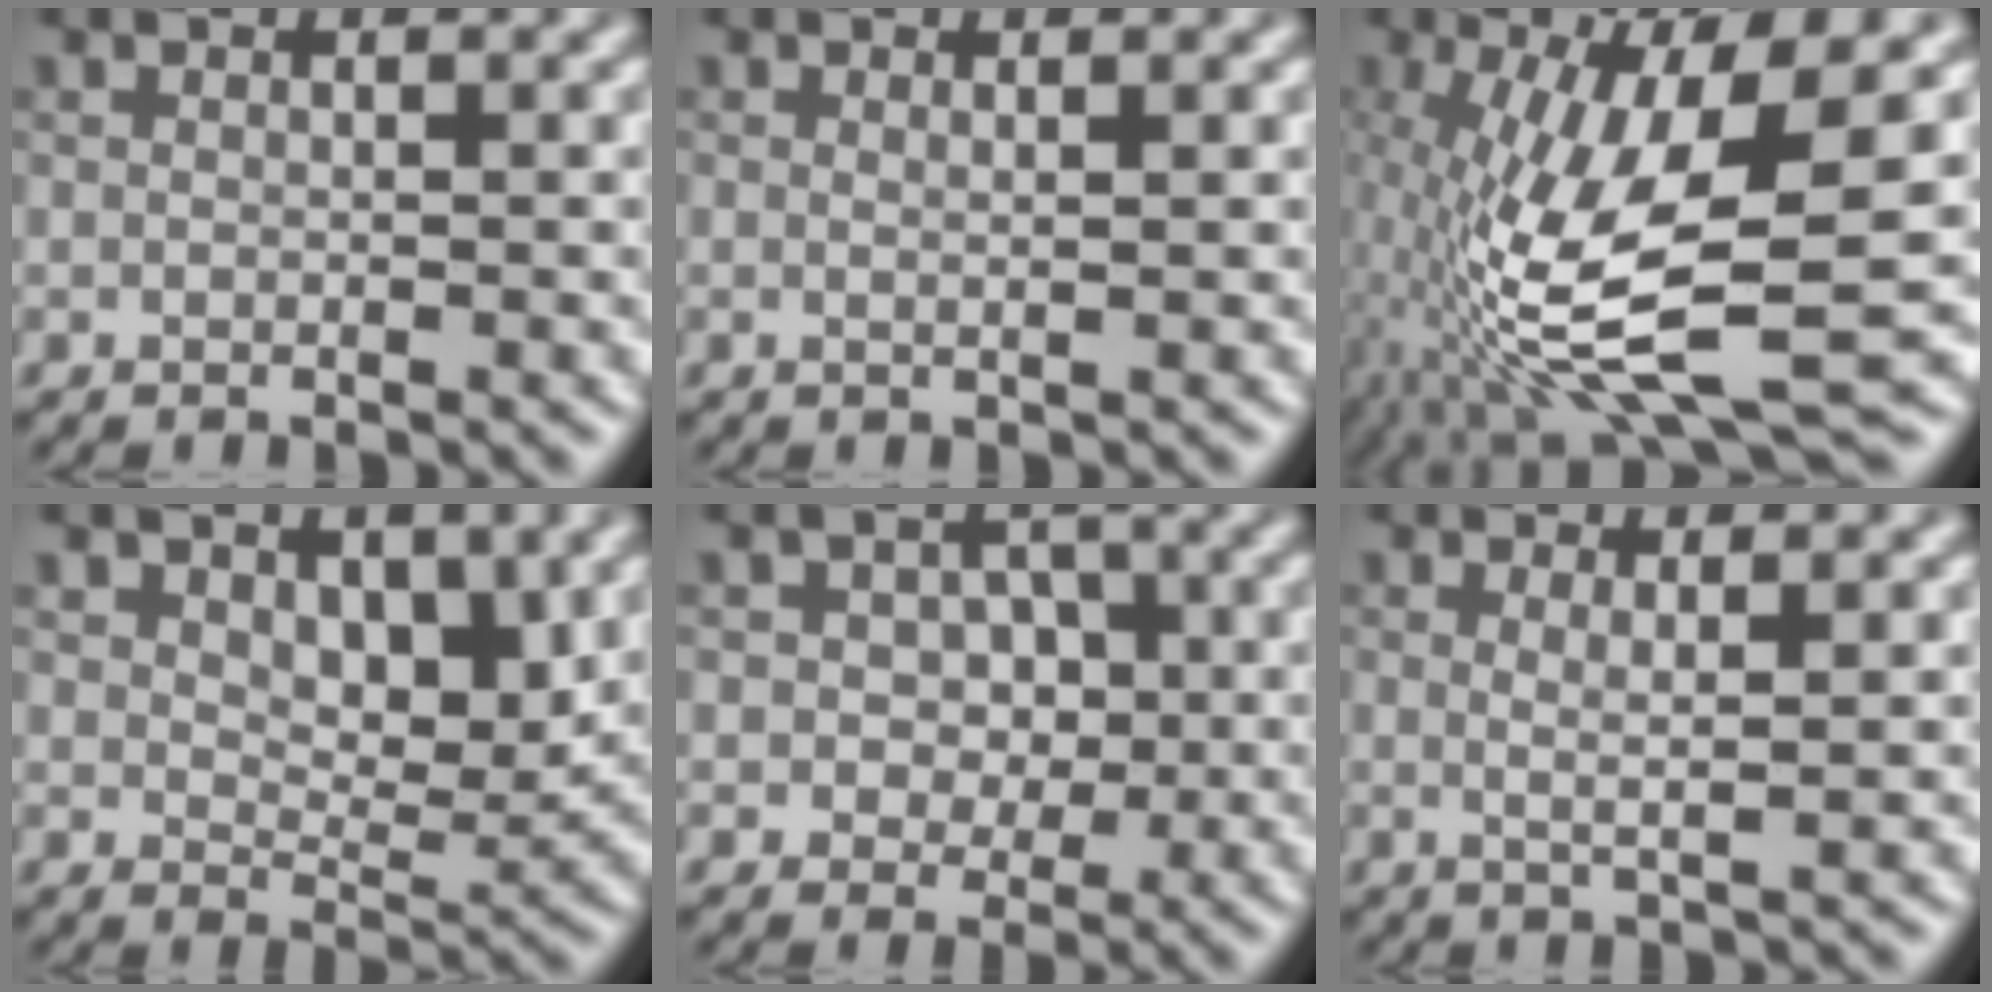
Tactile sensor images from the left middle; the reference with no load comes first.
{"total": 0.9, "force": [0.4, 0.3, 0.7], "torque": [-0.004, -0.001, 0.002]}
{"total": 12.4, "force": [-2.6, 3.3, 11.6], "torque": [-0.238, -0.013, -0.044]}
{"total": 4.1, "force": [2.0, 2.5, 2.6], "torque": [-0.047, -0.016, 0.032]}
{"total": 3.0, "force": [-0.1, 2.5, 1.6], "torque": [-0.010, 0.001, -0.019]}
{"total": 1.9, "force": [0.6, 0.5, 1.7], "torque": [-0.027, -0.003, 0.004]}